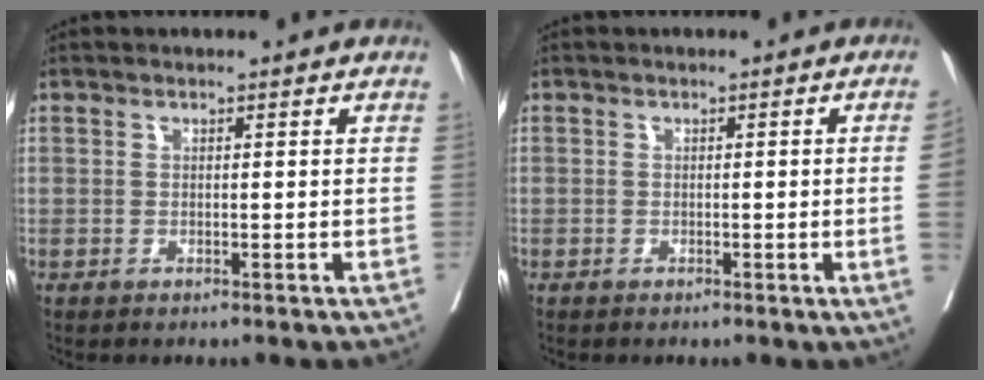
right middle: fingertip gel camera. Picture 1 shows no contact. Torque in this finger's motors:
{"motor_torque": [-0.23, -0.65, -0.35, -0.21]}